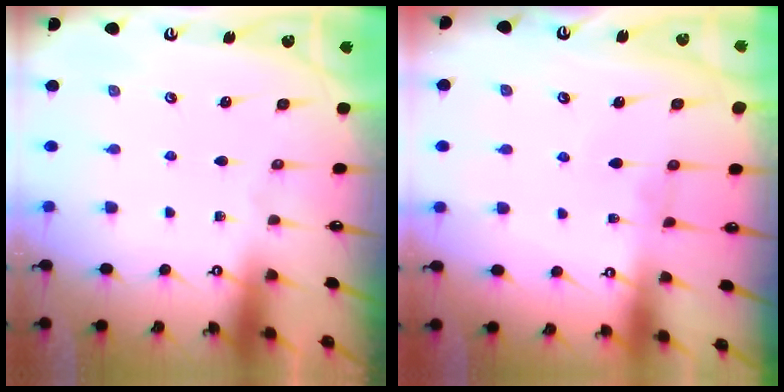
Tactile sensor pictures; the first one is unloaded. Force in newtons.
{"total": 0.0}